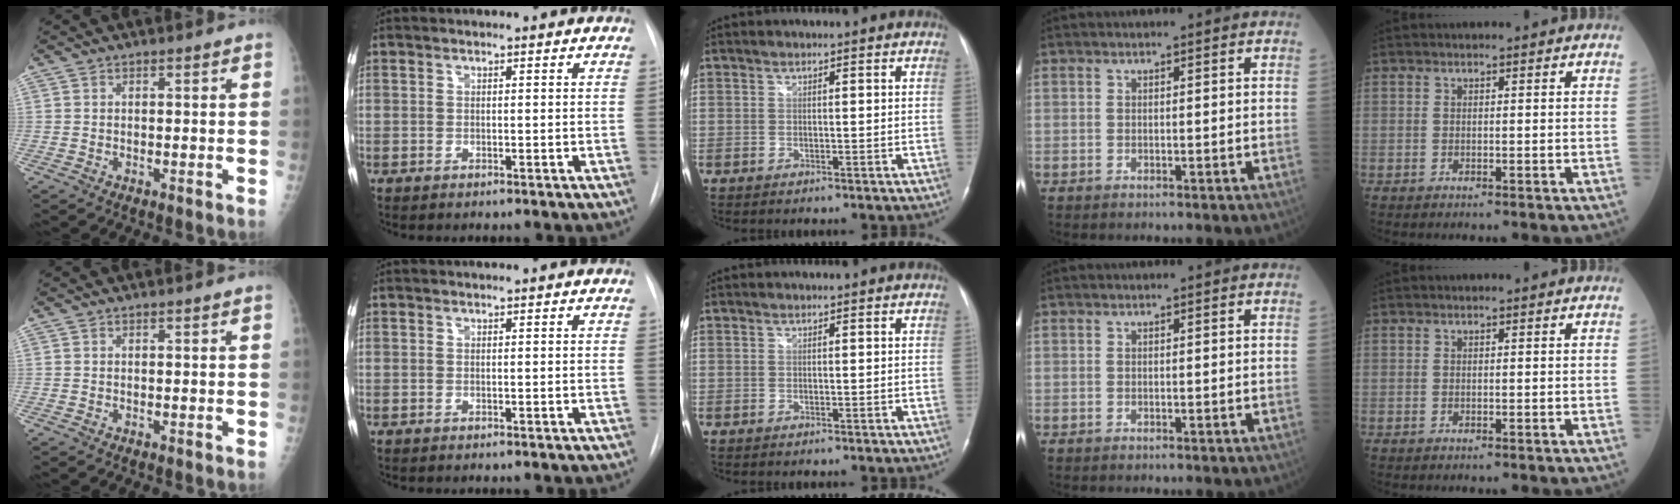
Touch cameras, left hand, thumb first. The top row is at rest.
{}